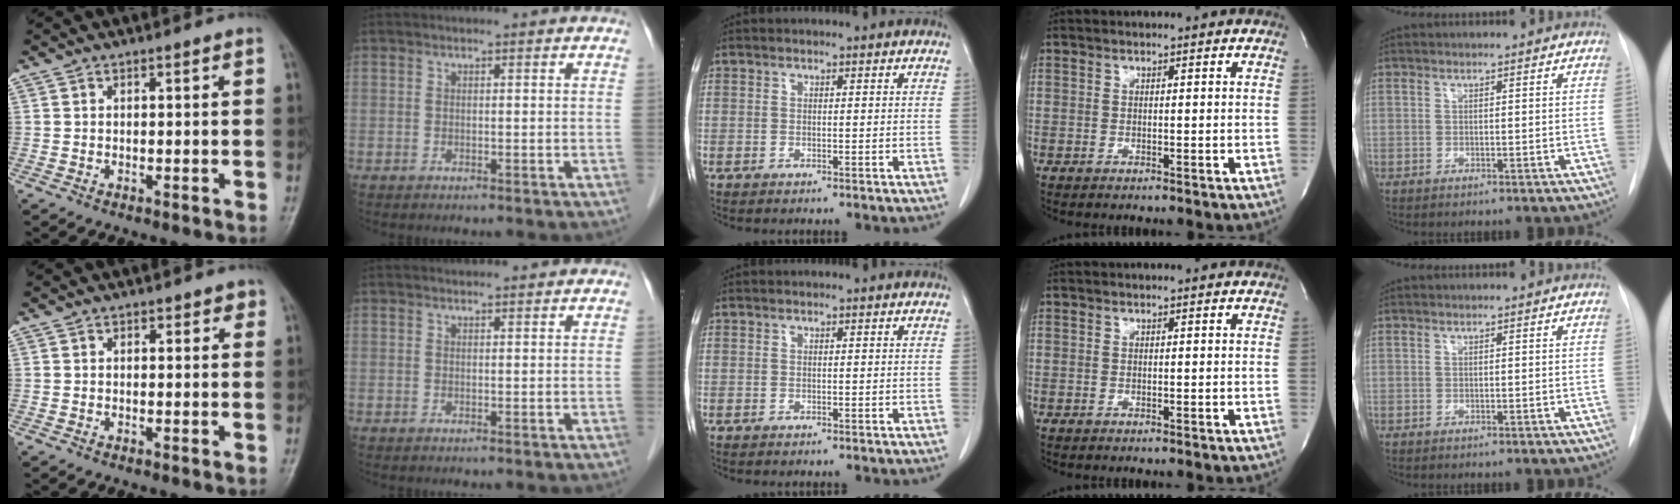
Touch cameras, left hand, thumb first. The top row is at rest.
{"thumb": {"total": 1.3, "force": [0.6, 1.0, 0.5], "torque": [0.013, 0.000, 0.002]}, "index": {"total": 1.4, "force": [1.3, 0.2, 0.3], "torque": [-0.010, 0.014, 0.022]}}